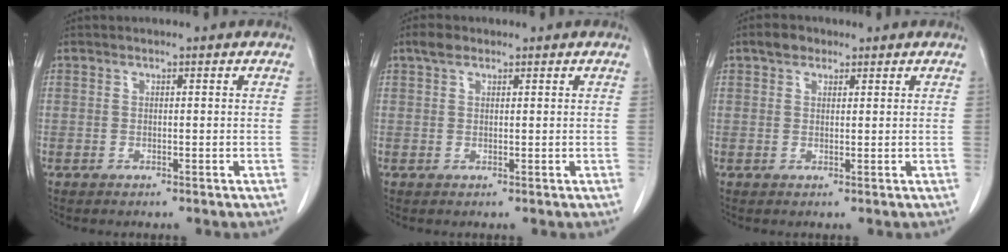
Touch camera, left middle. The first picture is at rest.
{"total": 1.9, "force": [1.4, 0.9, 1.0], "torque": [-0.025, 0.010, 0.025]}
{"total": 2.4, "force": [1.6, 1.5, 0.9], "torque": [-0.018, 0.008, 0.025]}